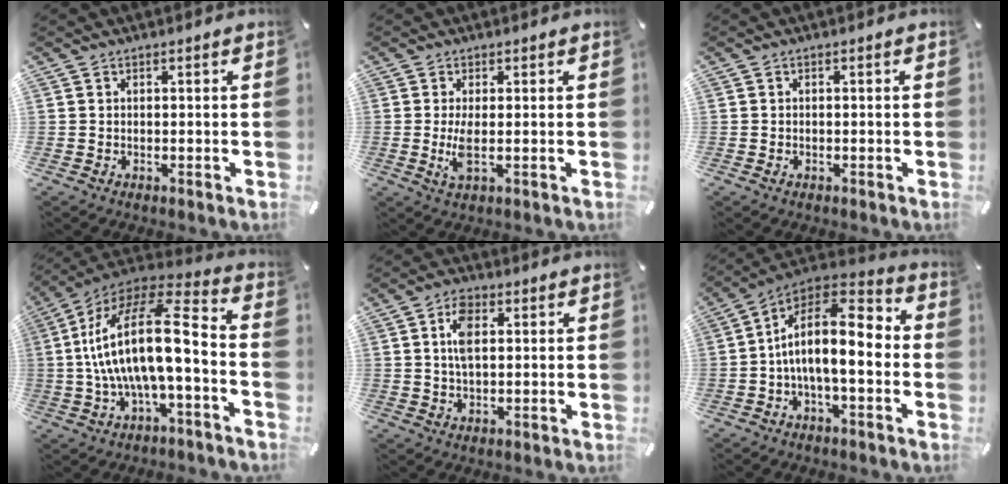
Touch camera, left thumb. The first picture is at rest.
{"total": 4.4, "force": [-0.1, 1.1, 4.3], "torque": [-0.097, -0.011, -0.006]}
{"total": 0.8, "force": [-0.4, 0.4, 0.5], "torque": [-0.010, 0.000, -0.008]}
{"total": 20.2, "force": [-0.8, 7.5, 18.7], "torque": [-0.369, -0.002, -0.016]}
{"total": 6.2, "force": [1.6, 3.5, 4.9], "torque": [-0.098, 0.001, 0.022]}
{"total": 14.6, "force": [-1.6, 6.6, 12.9], "torque": [-0.226, -0.004, -0.035]}